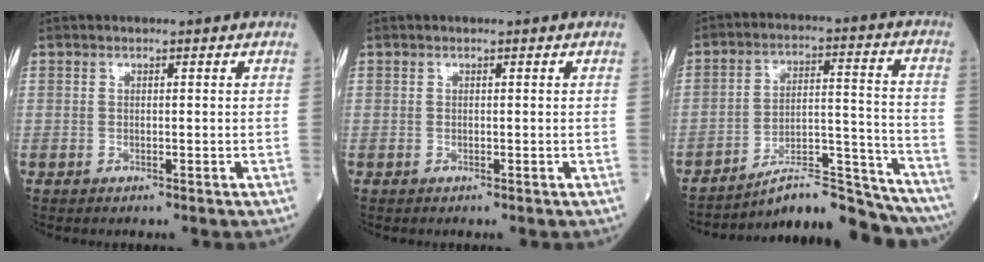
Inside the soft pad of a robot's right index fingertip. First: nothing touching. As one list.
[{"total": 0.0}, {"total": 15.1, "force": [-14.4, 0.3, 4.5], "torque": [-0.059, 0.043, -0.218]}]